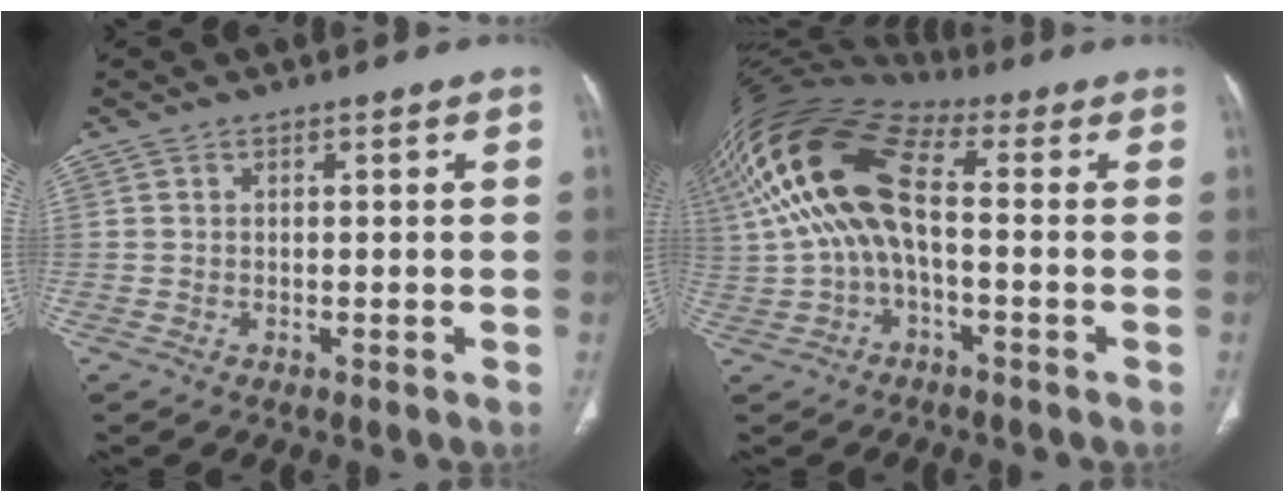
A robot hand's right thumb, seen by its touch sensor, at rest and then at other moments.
{"total": 18.2, "force": [1.3, 8.9, 15.8], "torque": [-0.334, 0.042, 0.018]}